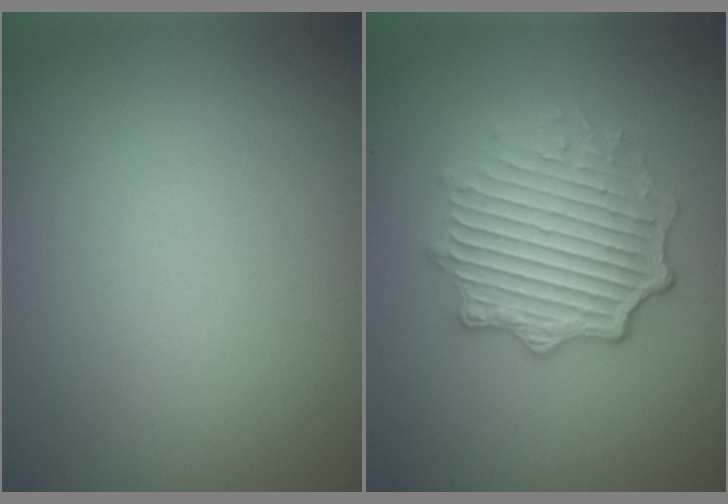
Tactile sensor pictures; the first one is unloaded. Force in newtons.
{"total": 5.4, "press": 4.3, "slide": 3.3}